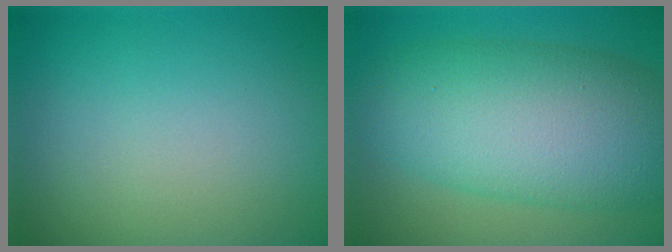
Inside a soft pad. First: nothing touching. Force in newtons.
{"total": 11.0, "press": 11.0, "slide": 0.0}